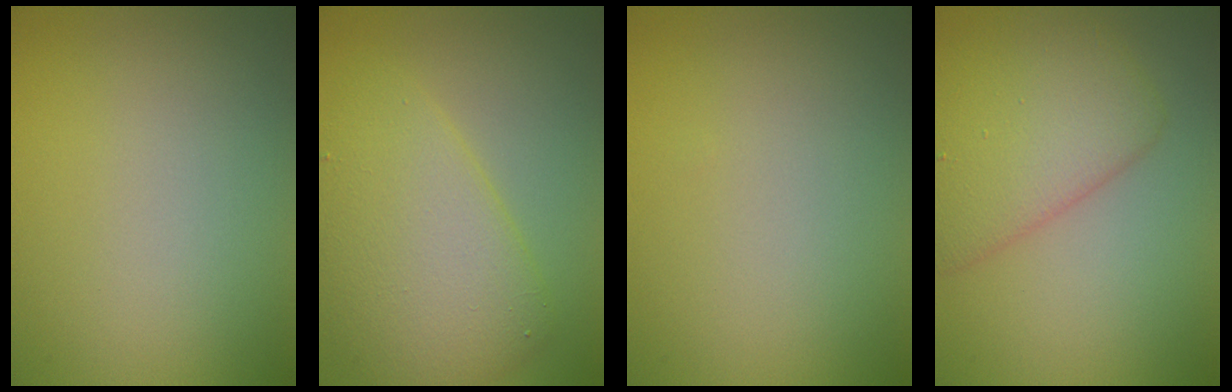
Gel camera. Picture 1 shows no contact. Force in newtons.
{"total": 6.2, "press": 6.2, "slide": 0.1}
{"total": 0.0}
{"total": 5.3, "press": 5.3, "slide": 0.1}